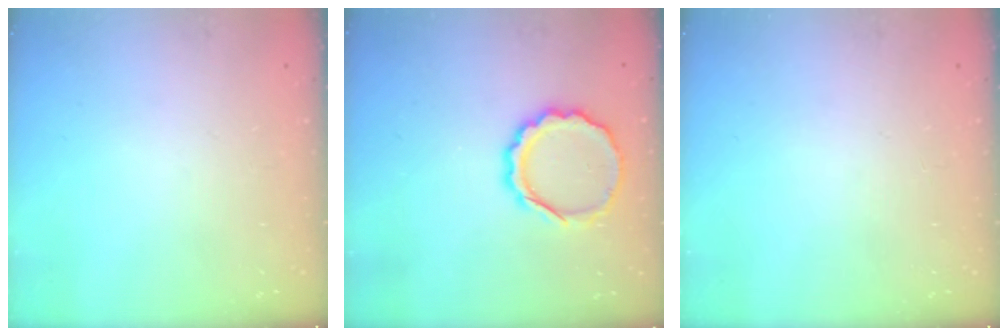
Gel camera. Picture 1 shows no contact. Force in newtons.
{"total": 10.7, "press": 10.6, "slide": 1.9}
{"total": 0.0}